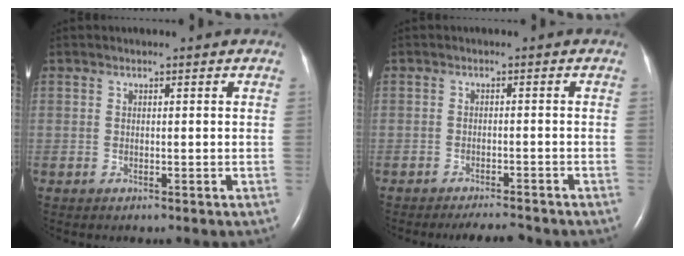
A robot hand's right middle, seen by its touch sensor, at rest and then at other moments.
{"total": 5.3, "force": [-5.0, 0.3, 1.7], "torque": [-0.025, -0.012, -0.077]}